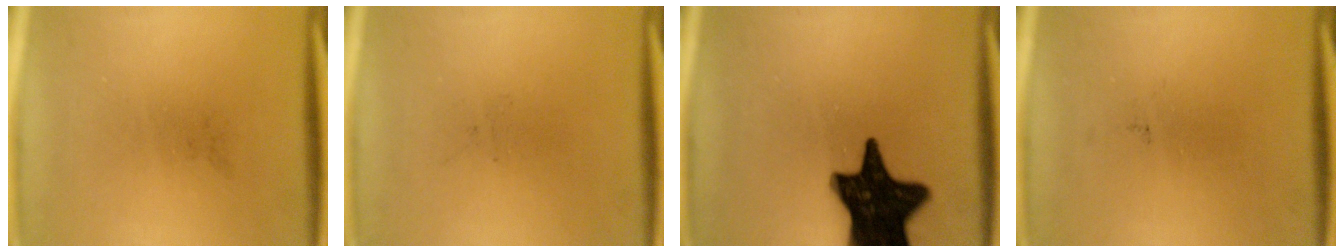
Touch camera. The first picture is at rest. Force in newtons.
{"total": 0.0}
{"total": 18.7}
{"total": 0.0}